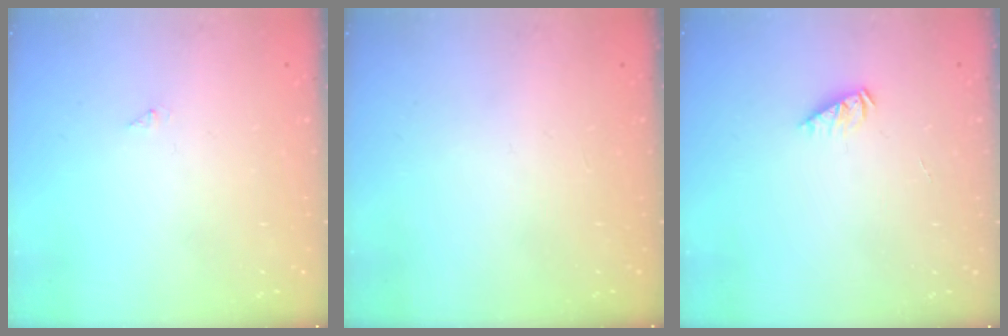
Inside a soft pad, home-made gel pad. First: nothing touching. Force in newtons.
{"total": 0.0}
{"total": 2.0, "press": 2.0, "slide": 0.2}